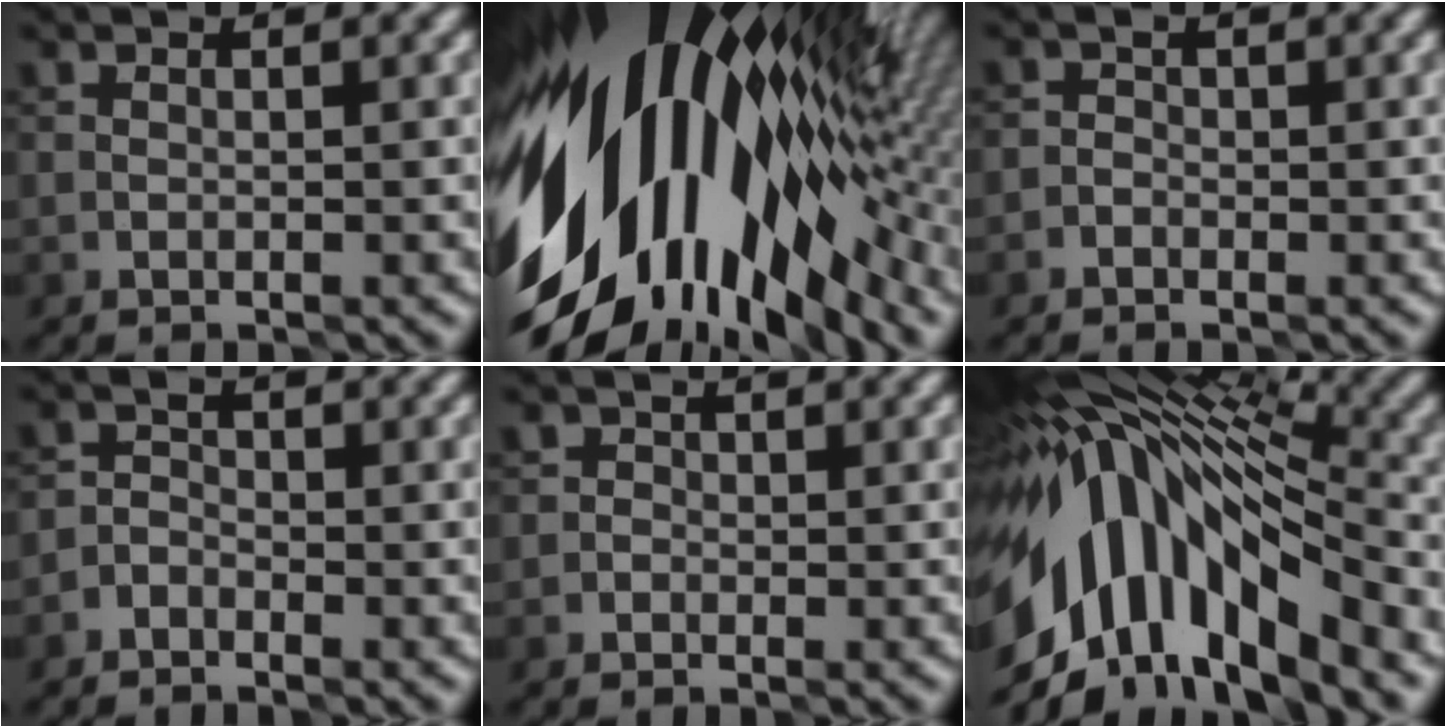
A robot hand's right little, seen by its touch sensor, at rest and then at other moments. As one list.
[{"total": 17.5, "force": [-2.0, 10.3, 14.0], "torque": [-0.237, -0.022, -0.044]}, {"total": 0.5, "force": [-0.4, 0.3, 0.0], "torque": [0.004, 0.005, -0.008]}, {"total": 1.1, "force": [-1.0, 0.5, 0.1], "torque": [0.001, 0.009, -0.021]}, {"total": 0.6, "force": [0.0, 0.6, 0.0], "torque": [0.005, 0.002, -0.007]}, {"total": 13.2, "force": [-3.8, 6.5, 10.8], "torque": [-0.198, 0.016, -0.063]}]